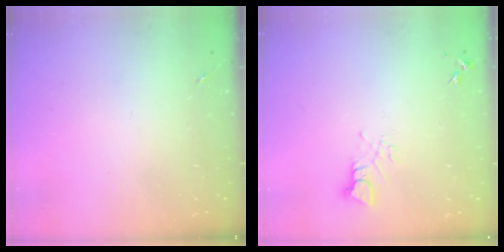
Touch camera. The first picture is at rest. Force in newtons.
{"total": 3.5, "press": 3.5, "slide": 0.2}